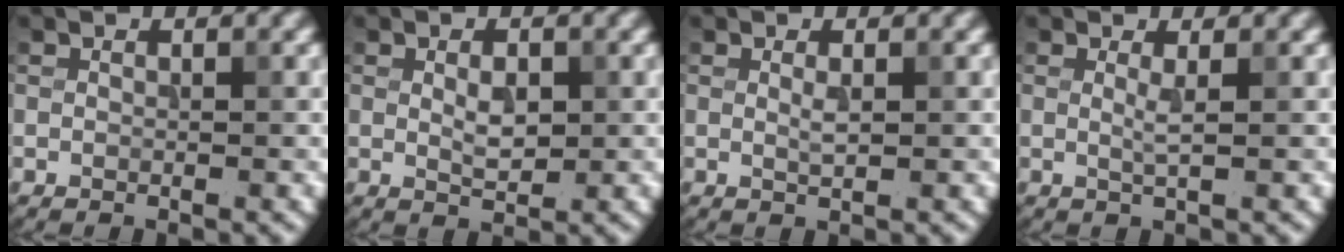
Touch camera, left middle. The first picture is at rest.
{"total": 2.1, "force": [0.3, 1.0, 1.8], "torque": [-0.035, -0.001, 0.008]}
{"total": 1.0, "force": [0.2, 0.2, 0.9], "torque": [-0.017, 0.001, 0.003]}
{"total": 1.2, "force": [0.2, 0.2, 1.1], "torque": [-0.022, -0.003, 0.001]}